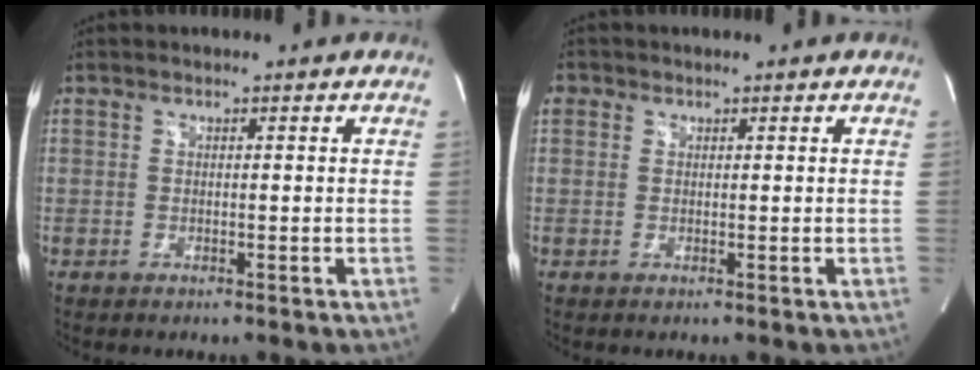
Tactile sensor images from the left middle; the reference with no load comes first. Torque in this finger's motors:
{"motor_torque": [0.52, -0.22, 0.18, 0.05]}